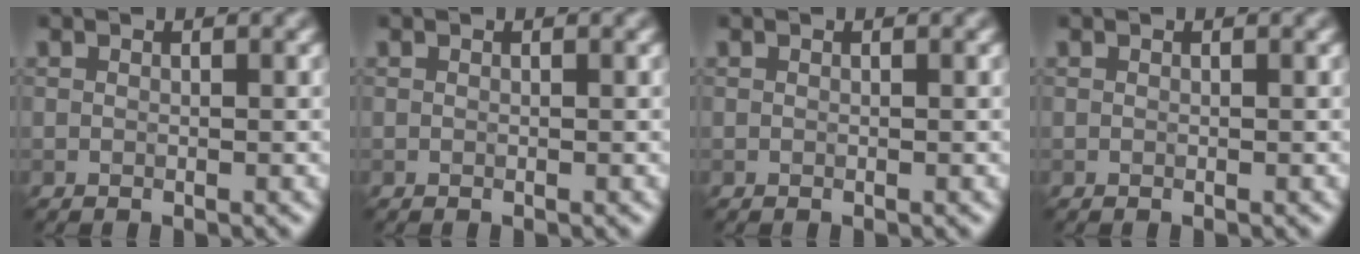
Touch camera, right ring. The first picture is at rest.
{"total": 0.0}
{"total": 0.0}
{"total": 0.0}